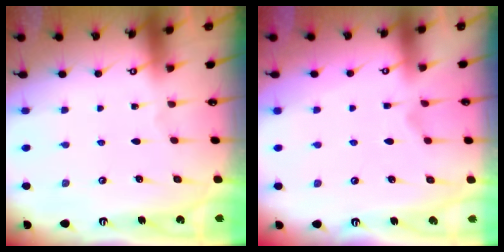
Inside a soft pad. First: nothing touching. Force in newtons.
{"total": 1.3, "press": 0.7, "slide": 1.1}